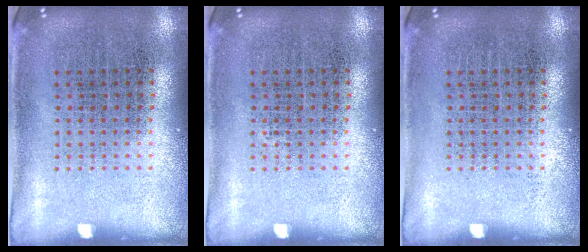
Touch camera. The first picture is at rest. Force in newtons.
{"total": 0.0}
{"total": 0.0}